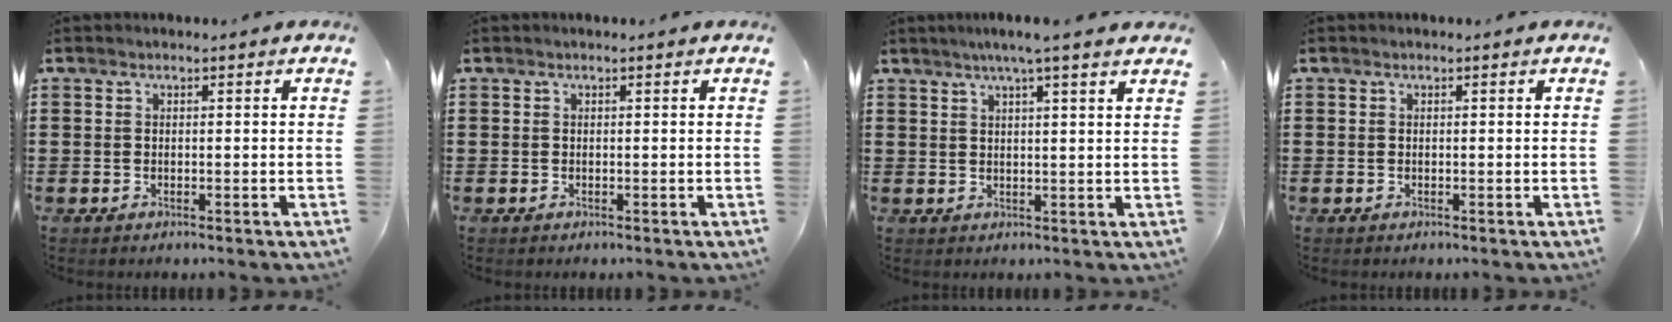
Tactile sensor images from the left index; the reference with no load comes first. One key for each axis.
{"total": 0.0}
{"total": 3.7, "fx": 2.8, "fy": -0.5, "fz": 2.3, "tx": -0.052, "ty": -0.002, "tz": 0.049}
{"total": 0.0}